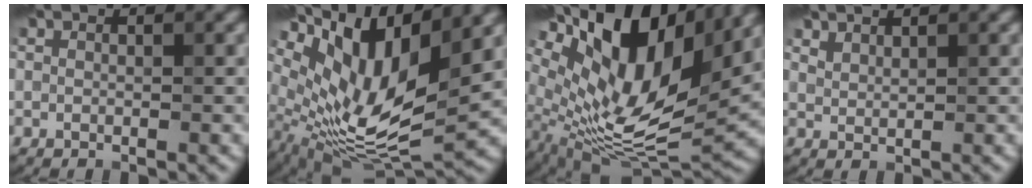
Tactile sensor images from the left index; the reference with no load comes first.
{"total": 12.7, "force": [5.0, 5.4, 10.4], "torque": [-0.199, -0.002, 0.099]}
{"total": 15.5, "force": [6.6, 7.6, 11.8], "torque": [-0.230, 0.019, 0.121]}
{"total": 1.5, "force": [1.5, 0.1, 0.3], "torque": [-0.008, 0.001, 0.032]}